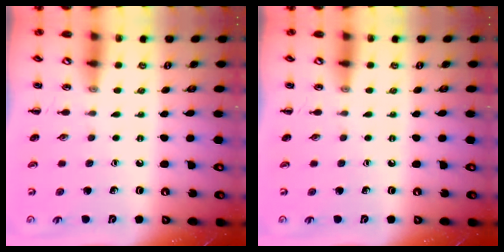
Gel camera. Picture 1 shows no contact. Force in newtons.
{"total": 0.0}